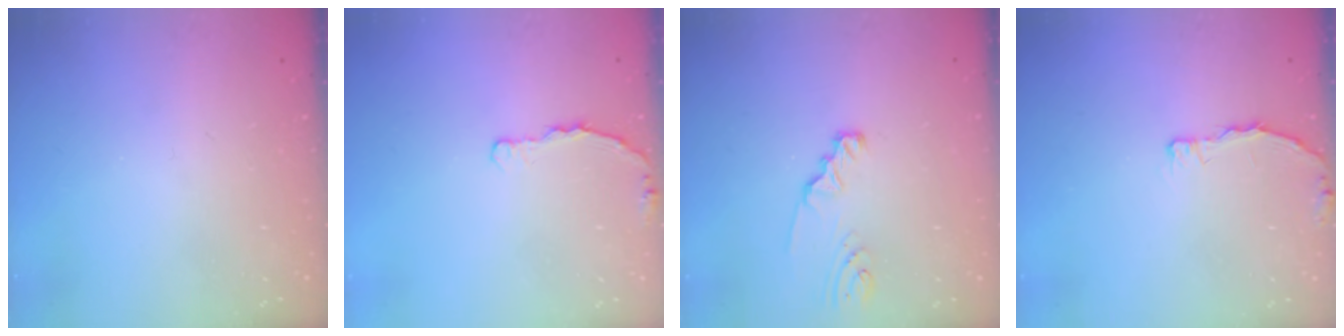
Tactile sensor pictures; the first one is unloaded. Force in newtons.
{"total": 2.9, "press": 2.9, "slide": 0.4}
{"total": 2.5, "press": 2.5, "slide": 0.1}
{"total": 3.6, "press": 3.6, "slide": 0.4}